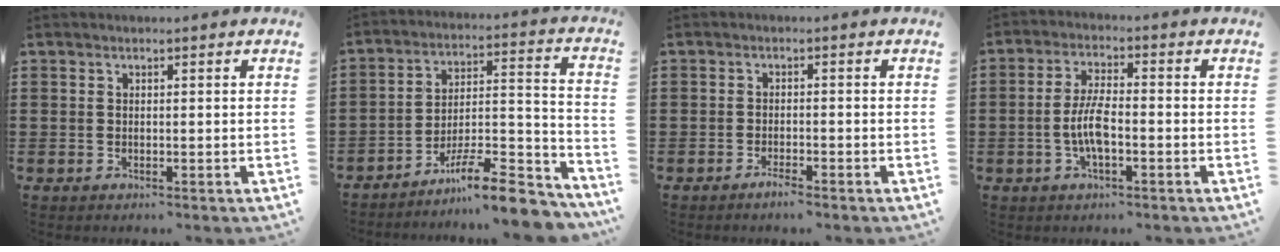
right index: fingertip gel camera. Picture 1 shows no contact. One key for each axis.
{"total": 11.3, "fx": -9.3, "fy": 1.5, "fz": 6.3, "tx": -0.091, "ty": 0.024, "tz": -0.175}
{"total": 1.7, "fx": -1.5, "fy": 0.0, "fz": 0.8, "tx": -0.017, "ty": -0.005, "tz": -0.027}
{"total": 5.8, "fx": -1.4, "fy": 1.8, "fz": 5.3, "tx": -0.120, "ty": -0.004, "tz": -0.033}